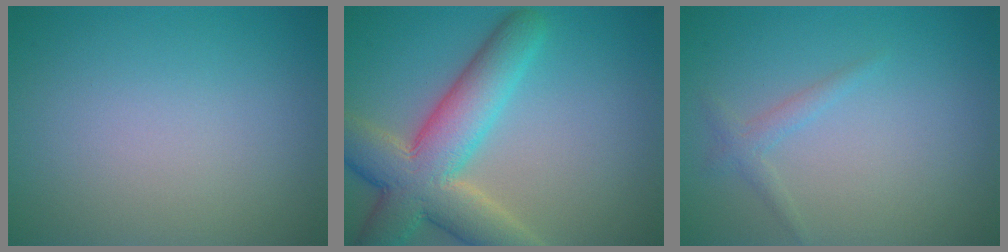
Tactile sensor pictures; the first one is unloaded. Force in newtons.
{"total": 9.1, "press": 9.0, "slide": 0.5}
{"total": 1.2, "press": 1.2, "slide": 0.1}